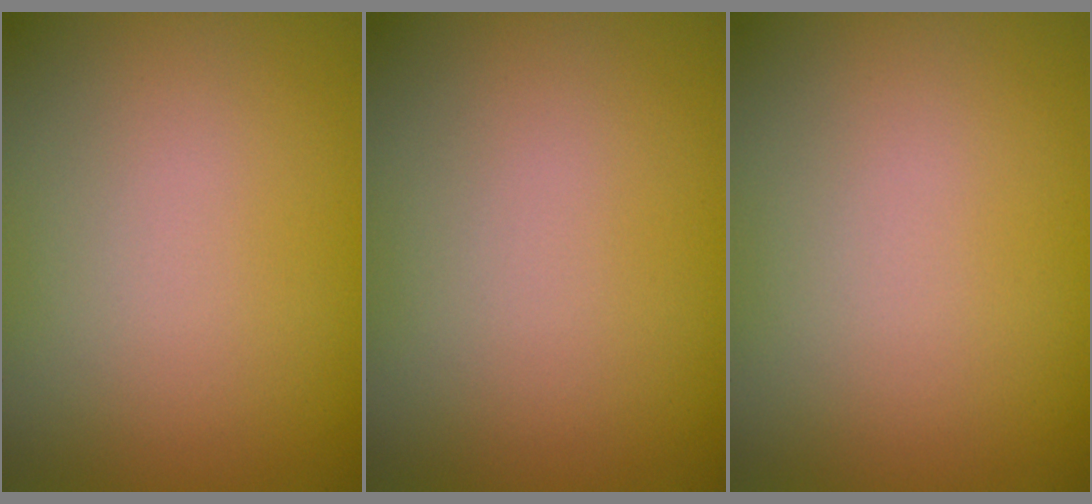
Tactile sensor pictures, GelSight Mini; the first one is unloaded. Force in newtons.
{"total": 0.0}
{"total": 0.0}